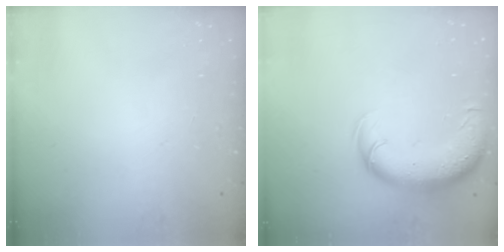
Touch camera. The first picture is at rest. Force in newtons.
{"total": 11.0, "press": 10.6, "slide": 2.8}